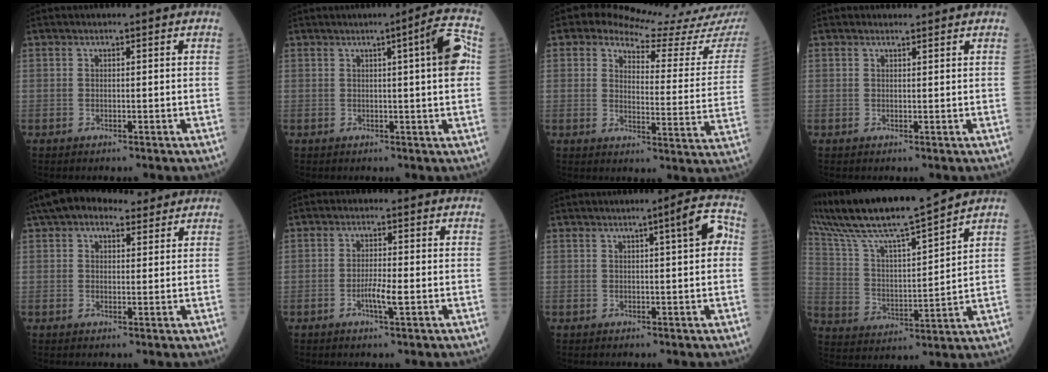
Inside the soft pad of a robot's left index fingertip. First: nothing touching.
{"total": 5.9, "force": [1.0, -0.4, 5.8], "torque": [-0.078, 0.006, 0.011]}
{"total": 15.9, "force": [14.7, 2.3, 5.6], "torque": [-0.071, -0.075, 0.151]}
{"total": 0.9, "force": [0.8, 0.3, 0.0], "torque": [-0.010, 0.002, 0.012]}
{"total": 8.8, "force": [6.5, 4.4, 4.0], "torque": [-0.066, 0.040, 0.102]}
{"total": 3.0, "force": [-1.1, 0.2, 2.8], "torque": [-0.056, -0.007, -0.022]}
{"total": 4.2, "force": [1.0, 0.3, 4.0], "torque": [-0.052, 0.013, 0.010]}
{"total": 15.4, "force": [13.7, -0.2, 7.1], "torque": [-0.146, 0.002, 0.252]}